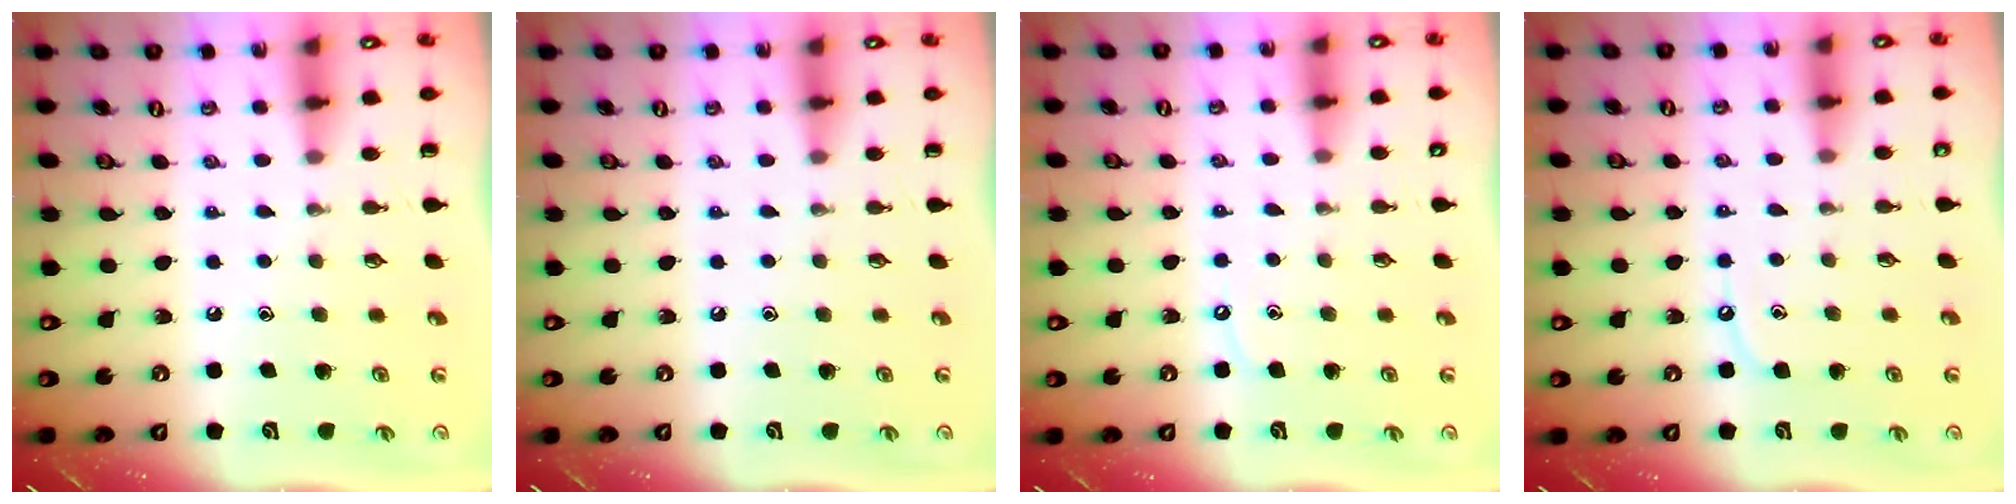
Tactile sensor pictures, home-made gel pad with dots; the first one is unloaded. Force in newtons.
{"total": 0.0}
{"total": 3.4, "press": 3.4, "slide": 0.5}
{"total": 4.5, "press": 4.5, "slide": 0.6}